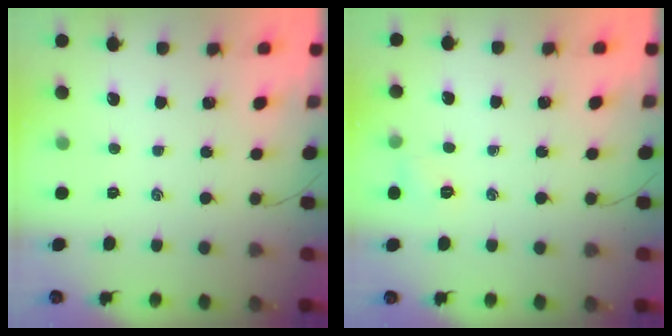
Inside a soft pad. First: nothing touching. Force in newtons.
{"total": 5.2, "press": 4.9, "slide": 1.6}